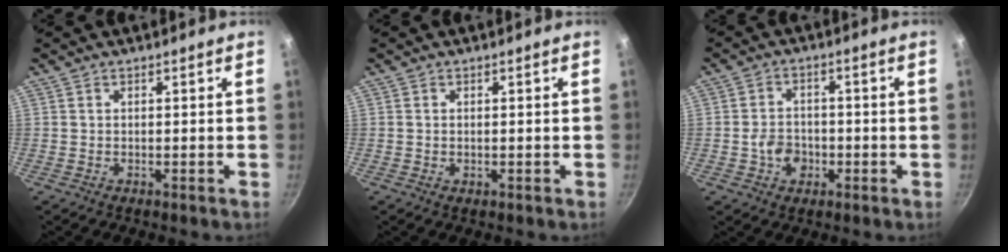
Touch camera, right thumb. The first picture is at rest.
{"total": 0.6, "force": [0.0, 0.4, 0.5], "torque": [-0.007, 0.000, 0.001]}
{"total": 5.6, "force": [-1.6, 4.4, 3.0], "torque": [-0.031, 0.017, -0.029]}